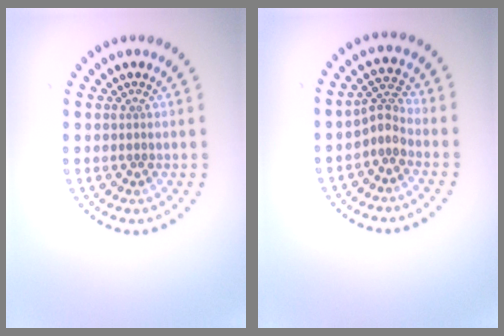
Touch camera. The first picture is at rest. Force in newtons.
{"total": 2.3, "press": 1.6, "slide": 1.6}